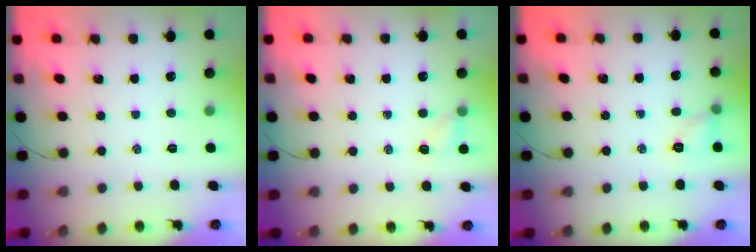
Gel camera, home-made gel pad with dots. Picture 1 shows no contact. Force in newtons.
{"total": 3.9, "press": 3.7, "slide": 1.2}
{"total": 5.6, "press": 5.5, "slide": 1.0}